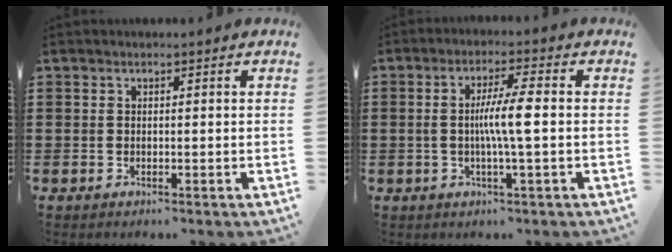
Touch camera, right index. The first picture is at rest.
{"total": 6.0, "force": [-0.4, 0.2, 6.0], "torque": [-0.108, -0.004, -0.011]}